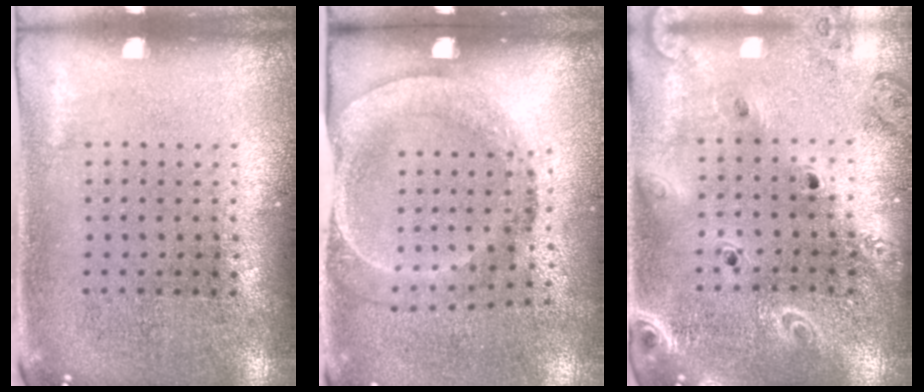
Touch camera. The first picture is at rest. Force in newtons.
{"total": 1.8, "press": 1.2, "slide": 1.4}
{"total": 2.1, "press": 1.9, "slide": 0.8}